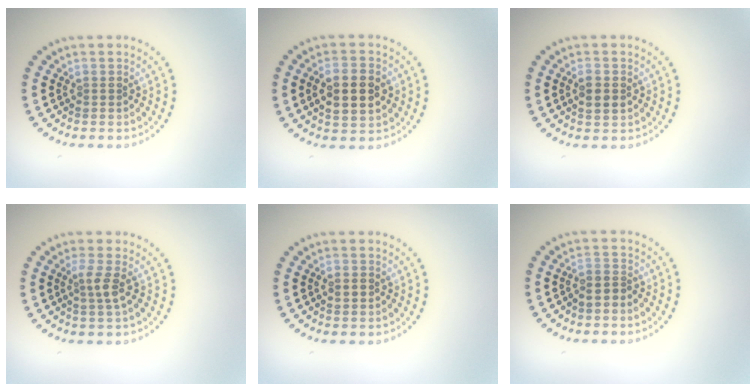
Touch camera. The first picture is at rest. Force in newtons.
{"total": 4.9, "press": 4.9, "slide": 0.3}
{"total": 1.9, "press": 1.9, "slide": 0.2}
{"total": 1.8, "press": 1.3, "slide": 1.2}
{"total": 1.4, "press": 1.4, "slide": 0.0}
{"total": 1.6, "press": 1.4, "slide": 0.8}